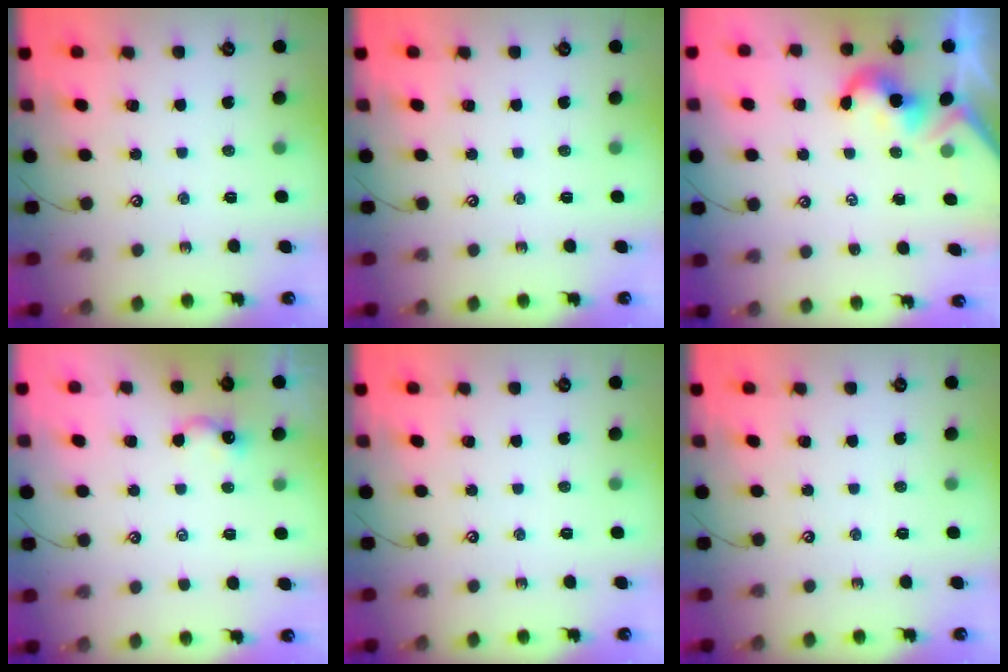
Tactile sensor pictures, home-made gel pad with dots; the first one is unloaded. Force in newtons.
{"total": 0.0}
{"total": 2.1, "press": 2.0, "slide": 0.5}
{"total": 2.4, "press": 2.4, "slide": 0.2}
{"total": 0.0}
{"total": 0.0}